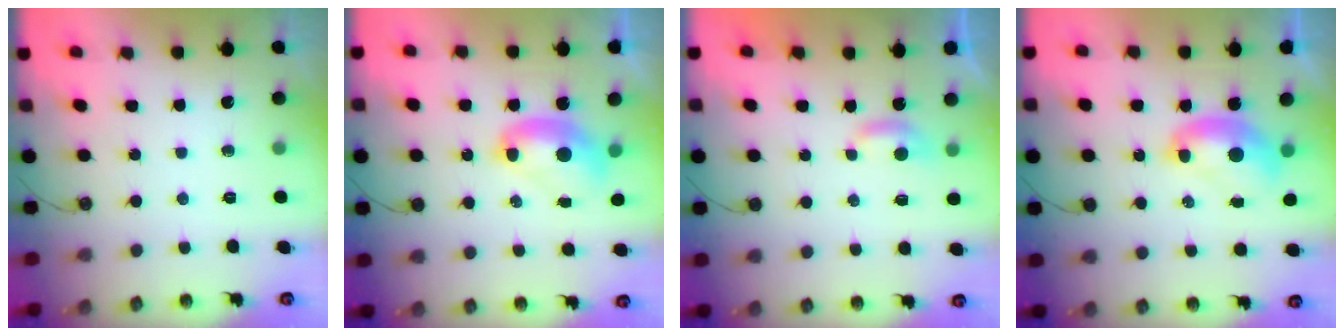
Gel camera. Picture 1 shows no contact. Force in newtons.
{"total": 2.9, "press": 2.9, "slide": 0.1}
{"total": 2.7, "press": 2.7, "slide": 0.4}
{"total": 1.9, "press": 1.9, "slide": 0.1}